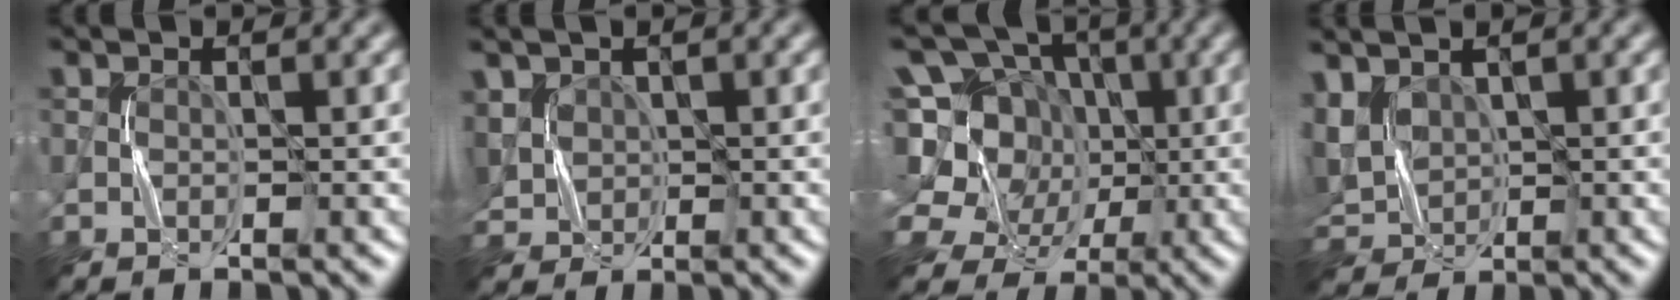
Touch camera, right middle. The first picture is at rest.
{"total": 1.6, "force": [1.1, 1.0, 0.6], "torque": [-0.021, -0.005, 0.035]}
{"total": 11.5, "force": [1.1, 9.9, 5.7], "torque": [-0.152, 0.041, -0.003]}
{"total": 2.9, "force": [1.4, 1.6, 1.9], "torque": [-0.053, -0.007, 0.037]}